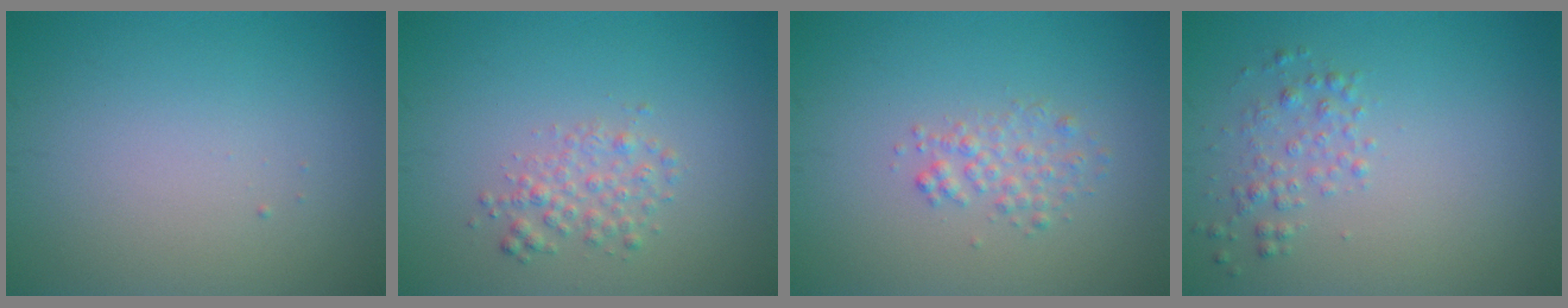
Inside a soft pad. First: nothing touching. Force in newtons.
{"total": 2.0, "press": 2.0, "slide": 0.1}
{"total": 1.7, "press": 1.7, "slide": 0.1}
{"total": 1.7, "press": 1.7, "slide": 0.1}